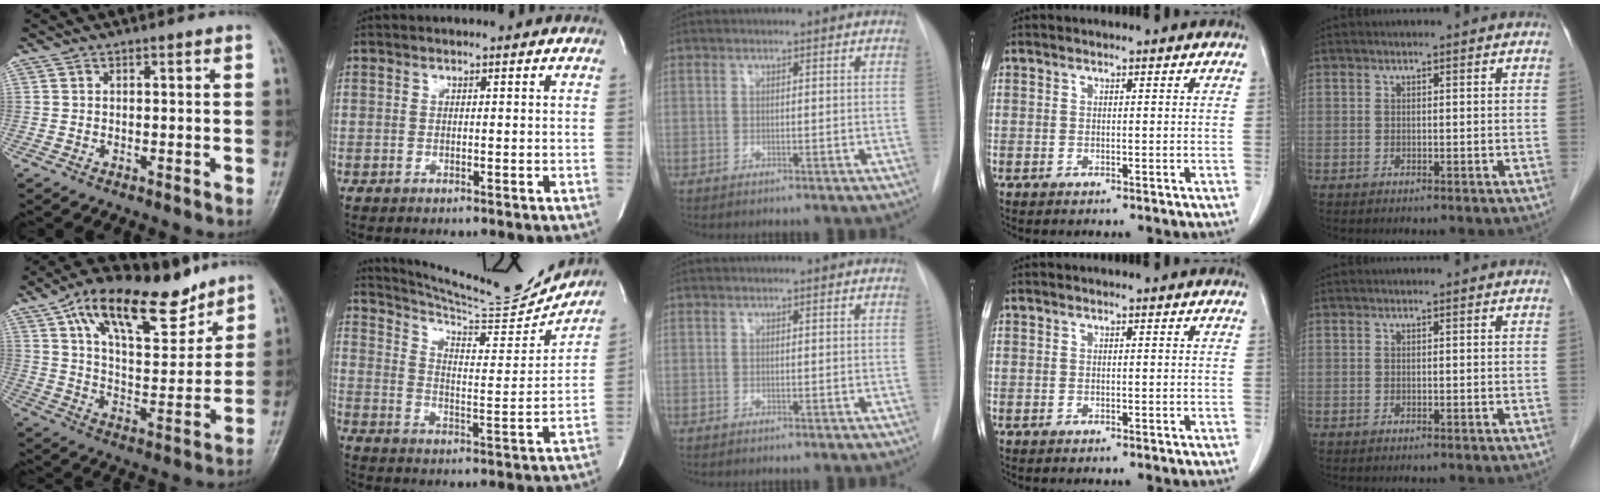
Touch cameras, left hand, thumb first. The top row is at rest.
{"thumb": {"total": 20.1, "force": [12.7, 8.6, 12.9], "torque": [-0.170, -0.049, 0.218]}, "index": {"total": 17.6, "force": [17.1, 0.5, 4.3], "torque": [-0.080, -0.057, 0.243]}}